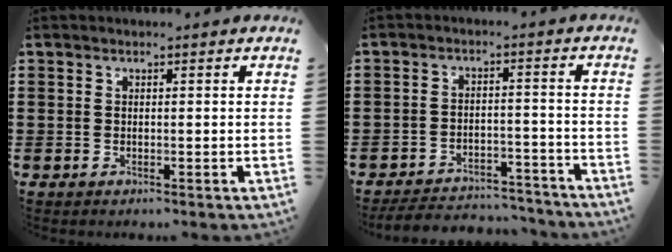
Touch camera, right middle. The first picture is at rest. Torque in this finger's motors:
{"motor_torque": [0.26, 0.14, 0.03, 0.00]}